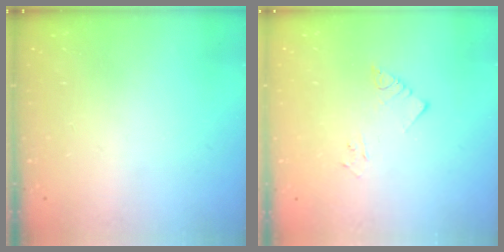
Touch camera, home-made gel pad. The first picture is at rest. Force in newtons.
{"total": 3.9, "press": 3.9, "slide": 0.2}